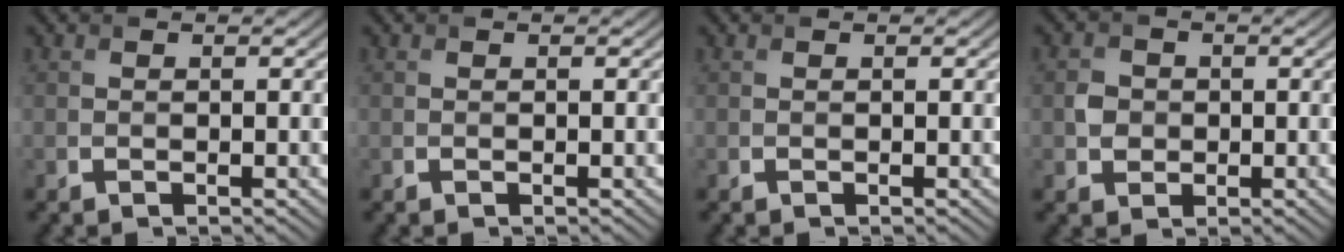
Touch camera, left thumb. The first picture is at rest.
{"total": 0.0}
{"total": 0.0}
{"total": 2.3, "force": [-0.1, 2.2, 0.8], "torque": [-0.015, -0.002, -0.005]}